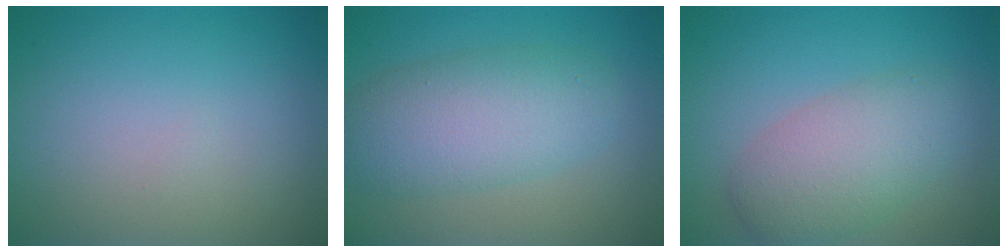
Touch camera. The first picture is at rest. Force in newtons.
{"total": 6.1, "press": 6.1, "slide": 0.1}
{"total": 5.0, "press": 5.0, "slide": 0.2}